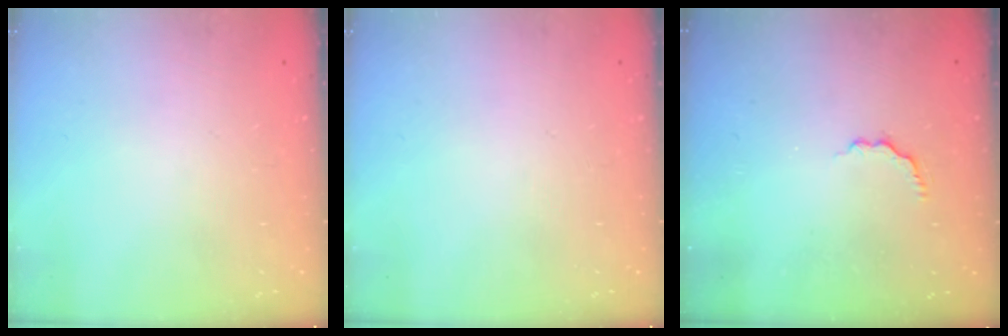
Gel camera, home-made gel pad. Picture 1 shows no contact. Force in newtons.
{"total": 0.0}
{"total": 2.5, "press": 2.3, "slide": 1.0}